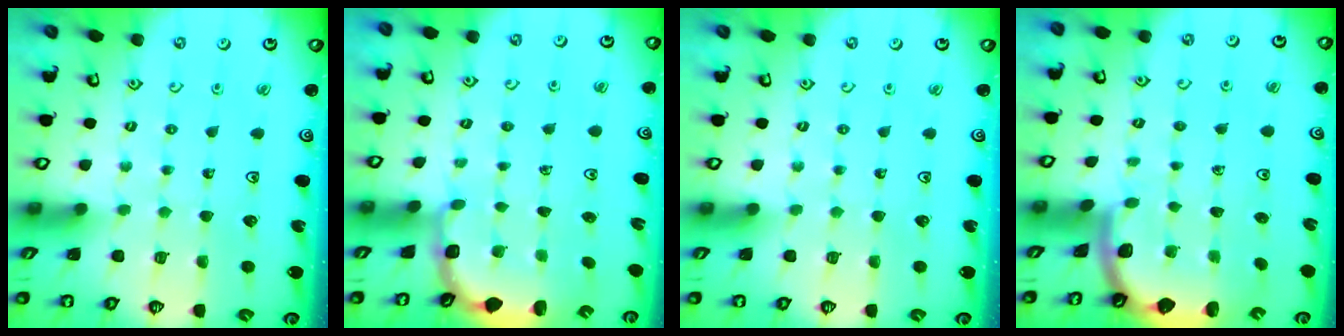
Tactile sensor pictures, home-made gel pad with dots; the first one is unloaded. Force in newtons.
{"total": 2.9, "press": 2.5, "slide": 1.4}
{"total": 0.0}
{"total": 1.6, "press": 1.6, "slide": 0.1}